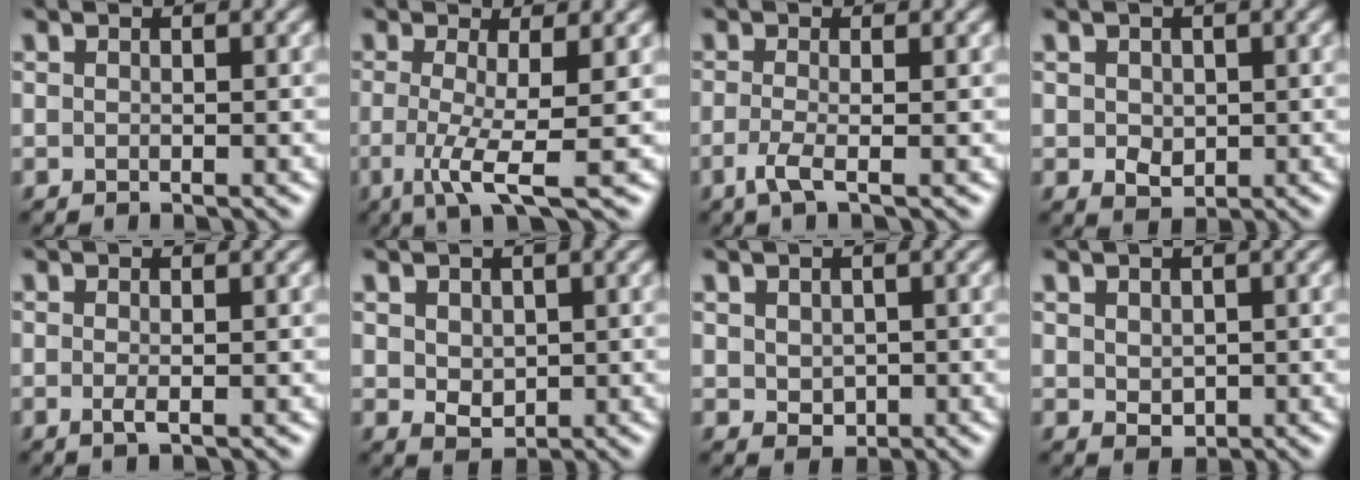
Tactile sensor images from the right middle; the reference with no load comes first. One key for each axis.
{"total": 4.7, "fx": -0.7, "fy": 0.9, "fz": 4.6, "tx": -0.086, "ty": -0.012, "tz": -0.015}
{"total": 2.4, "fx": -1.0, "fy": 0.6, "fz": 2.1, "tx": -0.044, "ty": -0.007, "tz": -0.028}
{"total": 1.9, "fx": 0.1, "fy": 1.5, "fz": 1.1, "tx": -0.021, "ty": -0.003, "tz": 0.005}
{"total": 1.0, "fx": -0.2, "fy": 0.2, "fz": 1.0, "tx": -0.021, "ty": -0.005, "tz": -0.003}
{"total": 1.8, "fx": 0.4, "fy": 1.4, "fz": 1.1, "tx": -0.022, "ty": -0.004, "tz": 0.013}
{"total": 1.7, "fx": 0.2, "fy": 1.4, "fz": 0.9, "tx": -0.016, "ty": -0.004, "tz": 0.007}
{"total": 1.3, "fx": 0.3, "fy": 1.1, "fz": 0.7, "tx": -0.013, "ty": -0.004, "tz": 0.012}